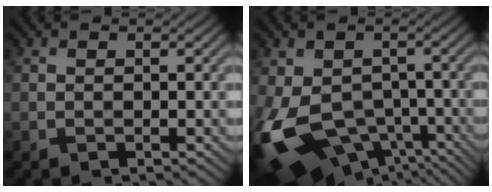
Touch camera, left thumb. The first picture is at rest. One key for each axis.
{"total": 15.7, "fx": -4.8, "fy": 10.7, "fz": 10.5, "tx": -0.244, "ty": -0.044, "tz": -0.067}